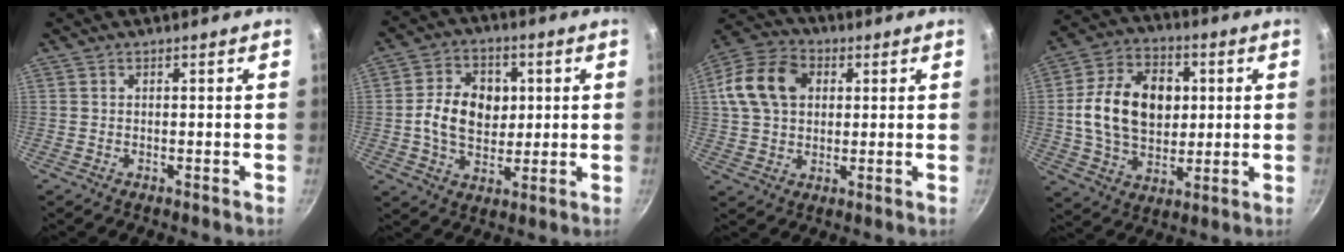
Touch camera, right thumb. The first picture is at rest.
{"total": 11.6, "force": [1.0, 8.6, 7.7], "torque": [-0.105, 0.004, 0.011]}
{"total": 13.3, "force": [3.0, 9.9, 8.3], "torque": [-0.140, 0.016, 0.040]}
{"total": 17.6, "force": [2.0, 12.5, 12.3], "torque": [-0.185, 0.011, 0.029]}